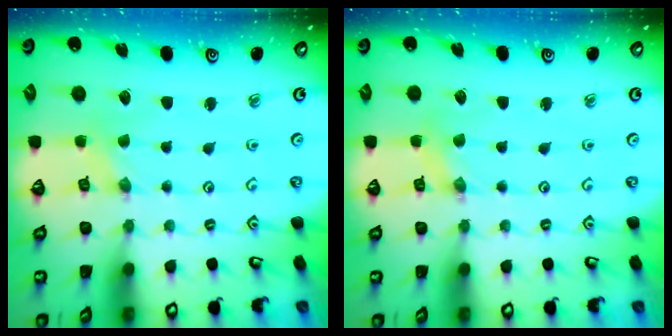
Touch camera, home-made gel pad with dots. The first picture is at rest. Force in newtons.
{"total": 1.3, "press": 1.2, "slide": 0.3}